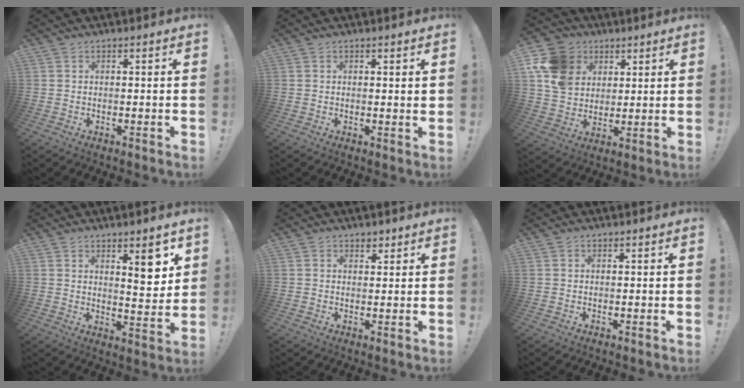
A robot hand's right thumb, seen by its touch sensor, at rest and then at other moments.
{"total": 1.2, "force": [0.8, 0.2, 0.9], "torque": [-0.003, -0.004, 0.011]}
{"total": 14.8, "force": [5.2, 12.3, 6.4], "torque": [-0.107, -0.021, 0.106]}
{"total": 8.8, "force": [5.0, 2.3, 6.8], "torque": [-0.076, -0.035, 0.075]}
{"total": 2.2, "force": [1.6, 1.3, 0.6], "torque": [0.004, -0.010, 0.026]}
{"total": 0.0}